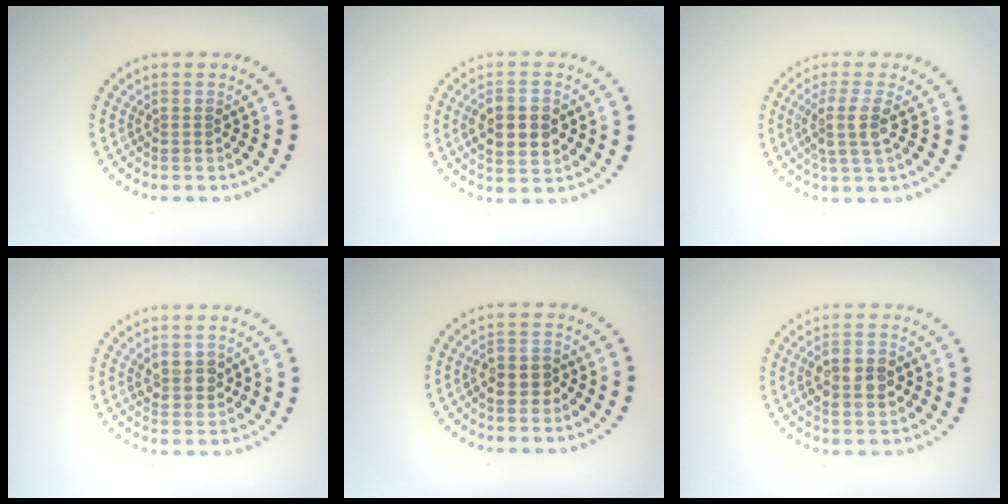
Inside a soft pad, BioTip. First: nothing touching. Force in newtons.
{"total": 5.2, "press": 5.2, "slide": 0.3}
{"total": 3.1, "press": 2.5, "slide": 1.9}
{"total": 2.2, "press": 2.0, "slide": 0.7}
{"total": 2.0, "press": 1.9, "slide": 0.6}
{"total": 4.3, "press": 4.3, "slide": 0.4}